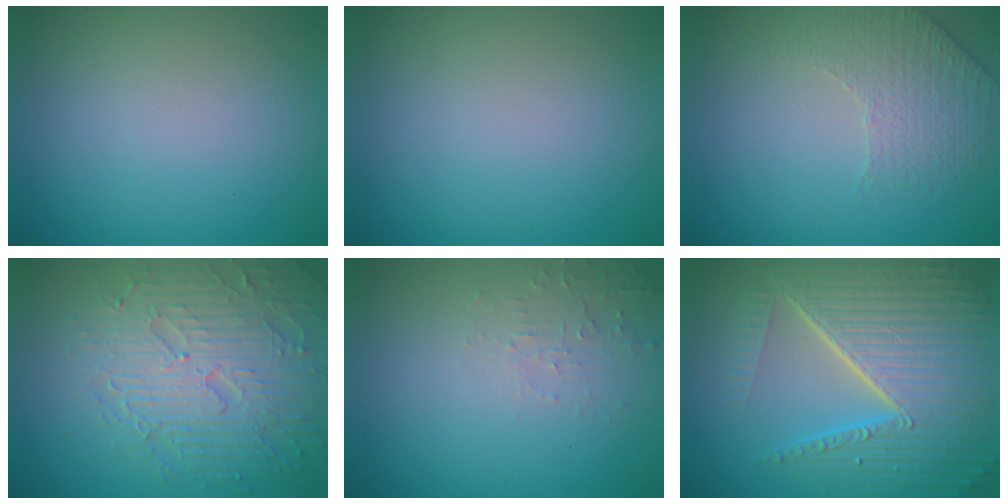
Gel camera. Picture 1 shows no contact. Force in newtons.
{"total": 0.0}
{"total": 1.9, "press": 1.6, "slide": 1.0}
{"total": 7.0, "press": 5.7, "slide": 4.1}
{"total": 1.5, "press": 1.5, "slide": 0.3}
{"total": 10.0, "press": 6.4, "slide": 7.8}